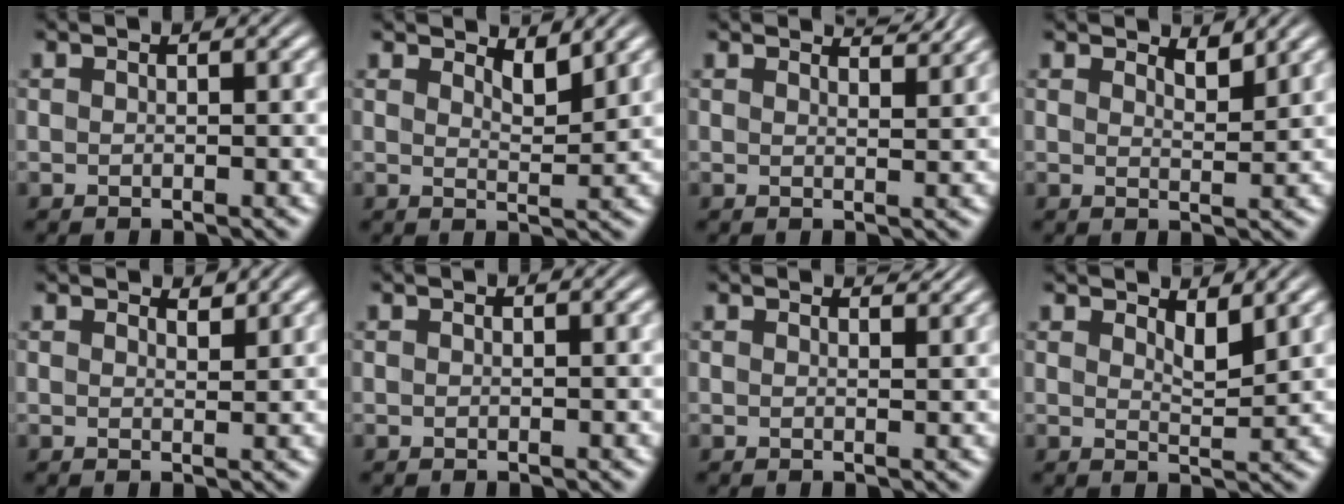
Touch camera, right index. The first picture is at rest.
{"total": 2.3, "force": [2.1, 0.0, 1.0], "torque": [-0.012, -0.014, 0.039]}
{"total": 2.0, "force": [1.9, -0.4, 0.5], "torque": [0.002, -0.004, 0.030]}
{"total": 1.9, "force": [1.9, -0.2, 0.5], "torque": [-0.002, -0.012, 0.034]}
{"total": 1.3, "force": [1.3, -0.2, 0.1], "torque": [0.008, -0.006, 0.023]}
{"total": 0.0}
{"total": 1.3, "force": [1.3, -0.2, 0.3], "torque": [0.006, -0.002, 0.019]}
{"total": 2.4, "force": [2.0, 0.2, 1.3], "torque": [-0.013, -0.015, 0.037]}